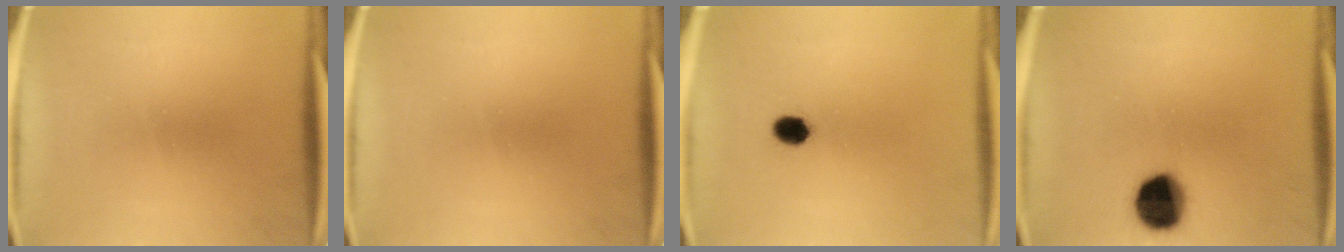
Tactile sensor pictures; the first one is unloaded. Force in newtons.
{"total": 0.0}
{"total": 3.5}
{"total": 11.6}